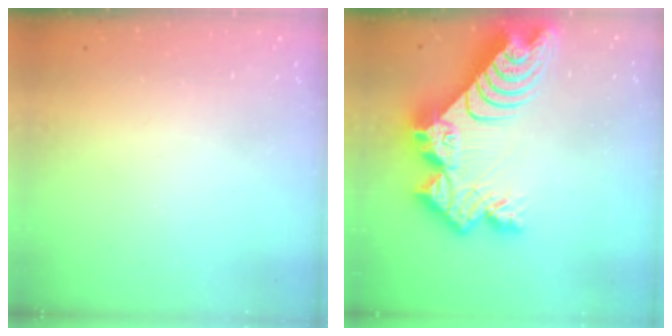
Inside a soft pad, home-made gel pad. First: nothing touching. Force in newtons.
{"total": 19.7, "press": 19.6, "slide": 1.9}